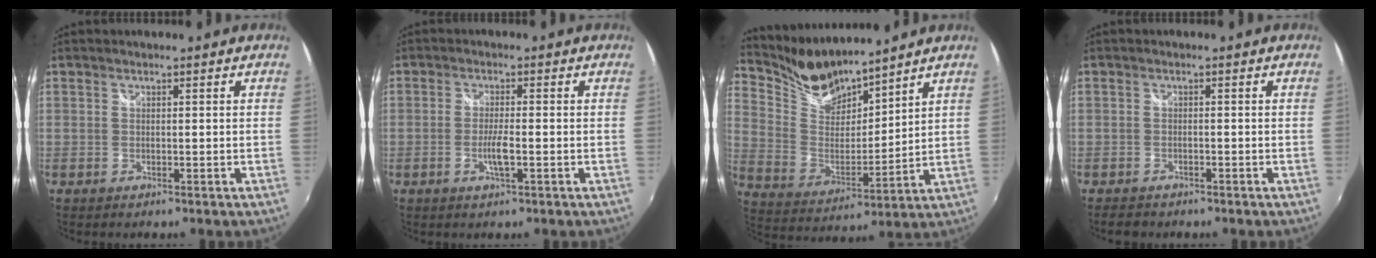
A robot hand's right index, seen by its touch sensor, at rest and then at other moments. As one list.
[{"total": 3.6, "force": [-1.2, 0.4, 3.3], "torque": [-0.066, -0.005, -0.023]}, {"total": 11.3, "force": [10.2, 3.4, 3.2], "torque": [-0.084, -0.011, 0.205]}, {"total": 2.9, "force": [-2.3, 1.3, 1.3], "torque": [-0.031, -0.009, -0.038]}]